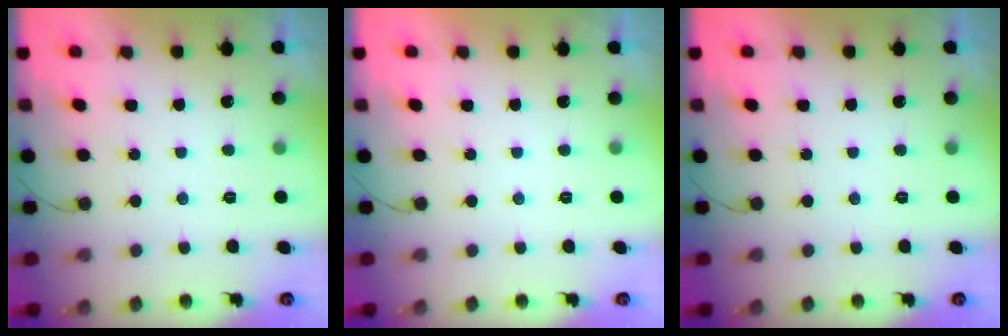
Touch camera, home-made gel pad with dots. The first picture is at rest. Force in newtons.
{"total": 1.8, "press": 1.8, "slide": 0.0}
{"total": 0.0}